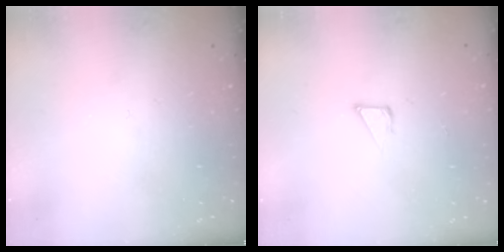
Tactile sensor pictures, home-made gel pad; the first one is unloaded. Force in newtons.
{"total": 4.3, "press": 4.3, "slide": 0.3}